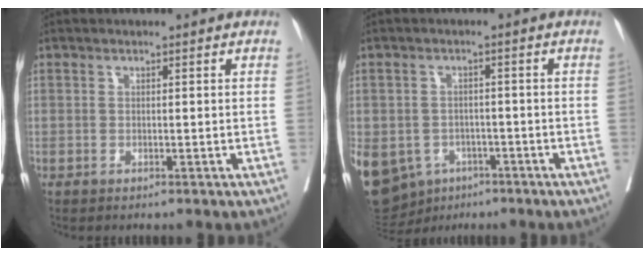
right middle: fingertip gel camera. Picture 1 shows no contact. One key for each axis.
{"total": 20.4, "fx": -8.8, "fy": 16.4, "fz": 8.3, "tx": -0.271, "ty": -0.005, "tz": -0.118}